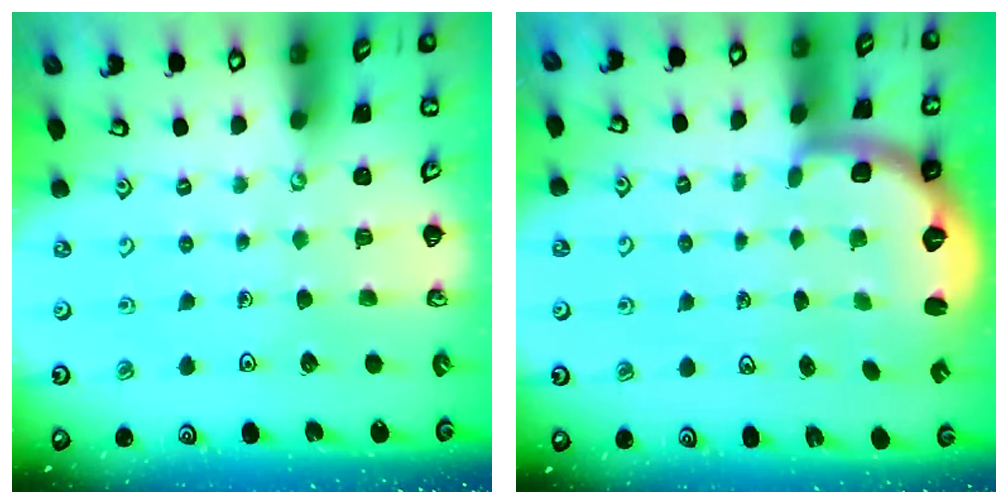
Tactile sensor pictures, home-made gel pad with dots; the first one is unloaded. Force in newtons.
{"total": 3.3, "press": 2.5, "slide": 2.1}